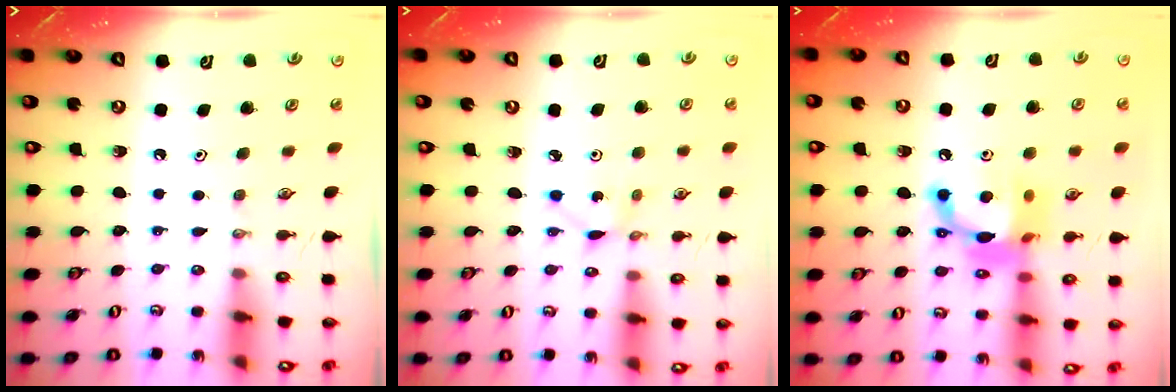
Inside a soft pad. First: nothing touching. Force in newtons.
{"total": 1.3, "press": 1.3, "slide": 0.1}
{"total": 13.4, "press": 13.4, "slide": 1.0}